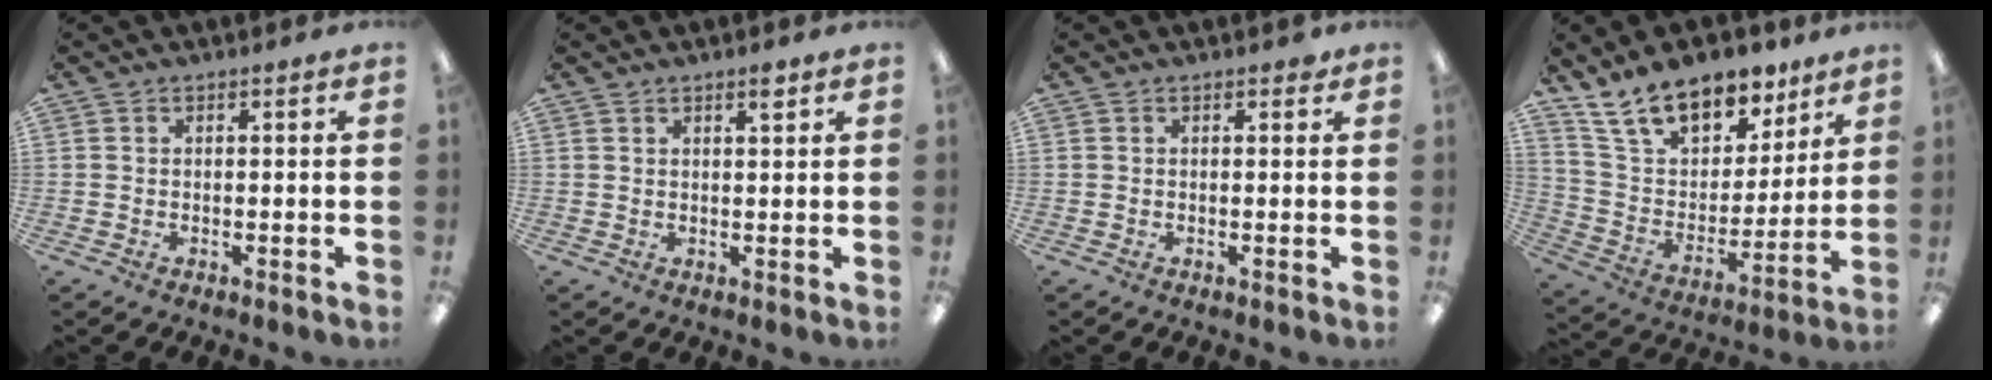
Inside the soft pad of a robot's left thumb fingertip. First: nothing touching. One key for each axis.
{"total": 2.3, "fx": 1.8, "fy": 0.6, "fz": 1.3, "tx": -0.014, "ty": -0.006, "tz": 0.028}
{"total": 1.0, "fx": 0.6, "fy": 0.5, "fz": 0.6, "tx": -0.005, "ty": 0.000, "tz": 0.008}
{"total": 17.3, "fx": 12.9, "fy": 8.8, "fz": 7.3, "tx": -0.139, "ty": -0.073, "tz": 0.239}